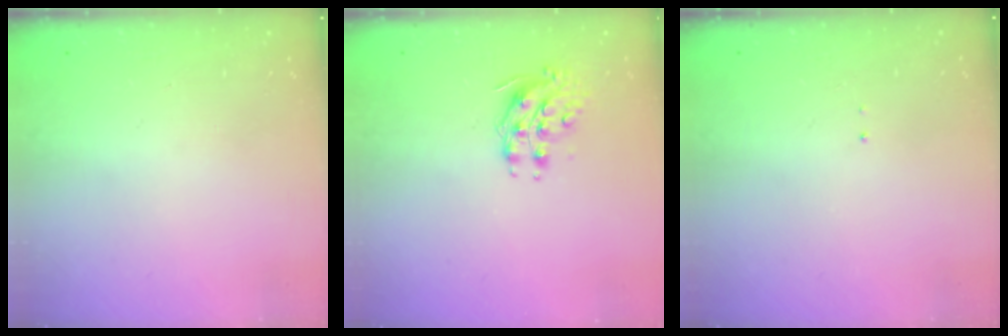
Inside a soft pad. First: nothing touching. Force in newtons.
{"total": 8.4, "press": 8.4, "slide": 0.5}
{"total": 0.7, "press": 0.7, "slide": 0.1}